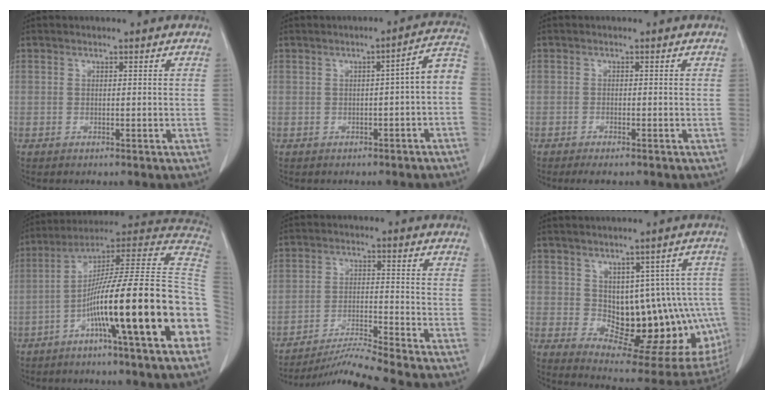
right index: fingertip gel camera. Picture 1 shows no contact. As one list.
[{"total": 5.5, "force": [-1.4, 0.7, 5.3], "torque": [-0.059, 0.023, -0.021]}, {"total": 2.3, "force": [-1.8, 0.5, 1.3], "torque": [-0.015, -0.004, -0.022]}, {"total": 24.8, "force": [-7.4, -0.2, 23.6], "torque": [-0.282, 0.016, -0.130]}, {"total": 8.2, "force": [-7.4, -3.0, 1.8], "torque": [-0.032, -0.016, -0.136]}, {"total": 16.7, "force": [-1.1, 8.8, 14.2], "torque": [-0.139, 0.015, 0.012]}]